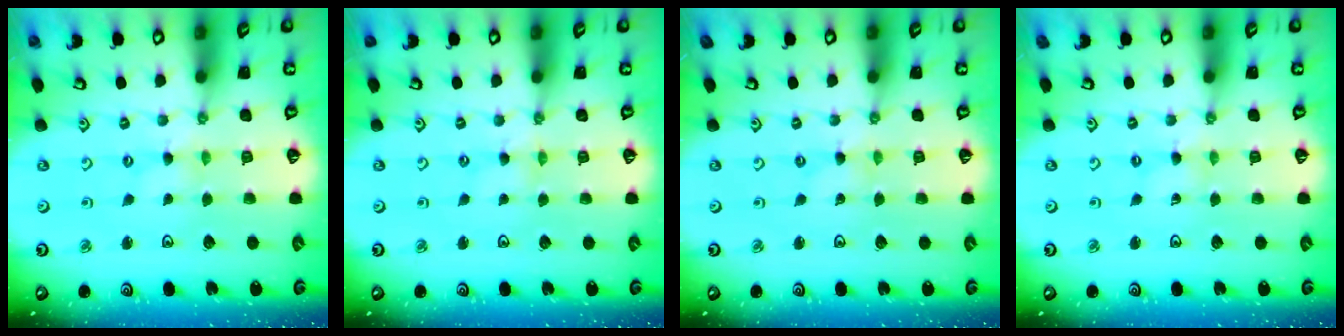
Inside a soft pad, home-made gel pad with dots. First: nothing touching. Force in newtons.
{"total": 0.8, "press": 0.7, "slide": 0.2}
{"total": 0.0}
{"total": 0.0}